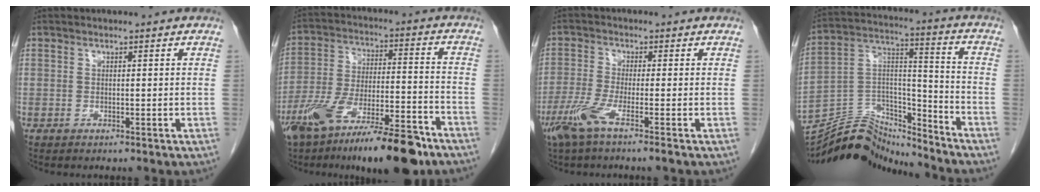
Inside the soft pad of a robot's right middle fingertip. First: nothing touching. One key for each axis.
{"total": 19.0, "fx": -13.3, "fy": 3.5, "fz": 13.2, "tx": -0.209, "ty": -0.019, "tz": -0.232}
{"total": 5.3, "fx": -3.1, "fy": -0.2, "fz": 4.3, "tx": -0.096, "ty": -0.015, "tz": -0.071}
{"total": 16.6, "fx": -16.0, "fy": 2.9, "fz": 2.9, "tx": -0.058, "ty": 0.036, "tz": -0.280}